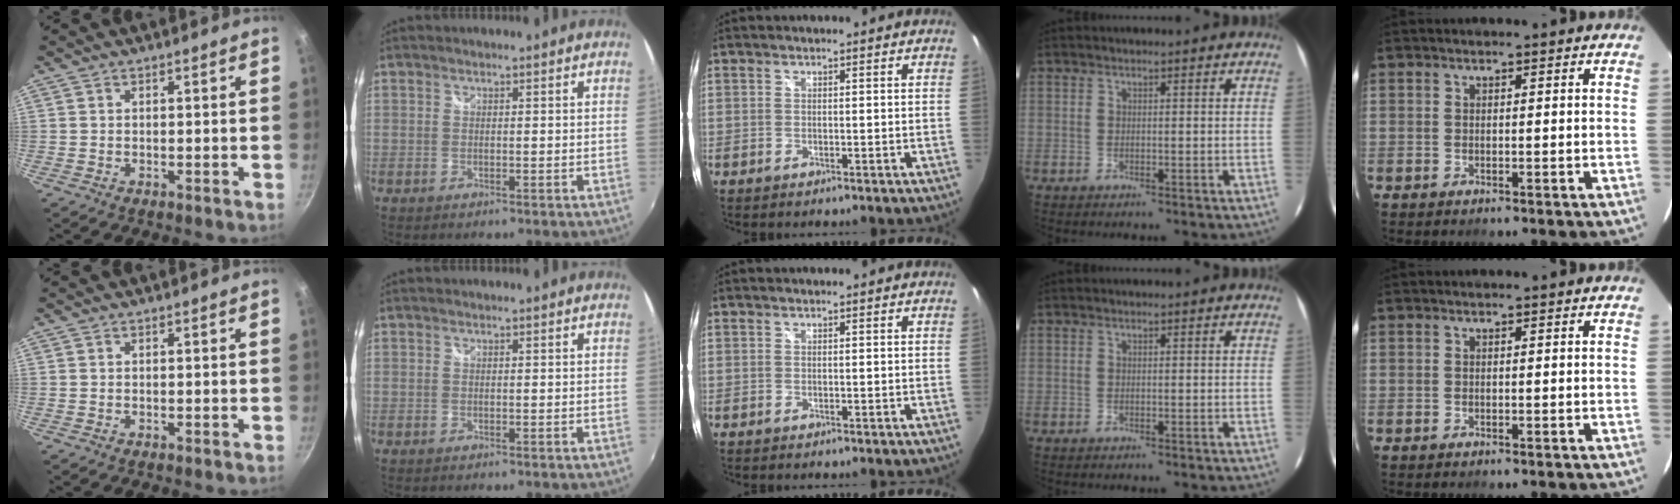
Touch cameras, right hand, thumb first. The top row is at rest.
{}